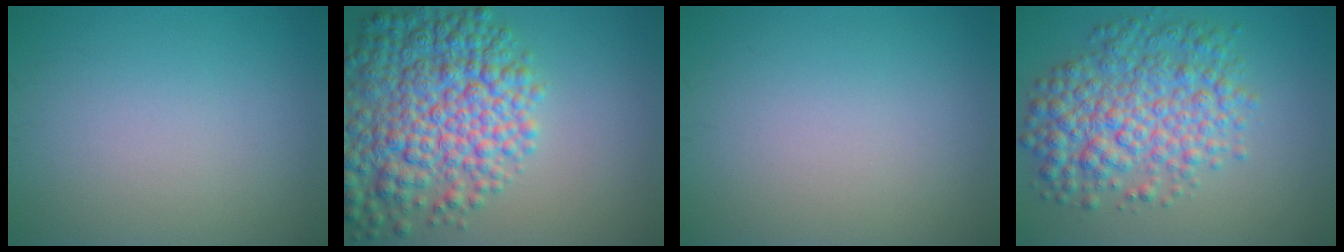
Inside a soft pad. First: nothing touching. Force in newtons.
{"total": 9.8, "press": 9.8, "slide": 0.4}
{"total": 0.0}
{"total": 7.2, "press": 7.2, "slide": 0.1}